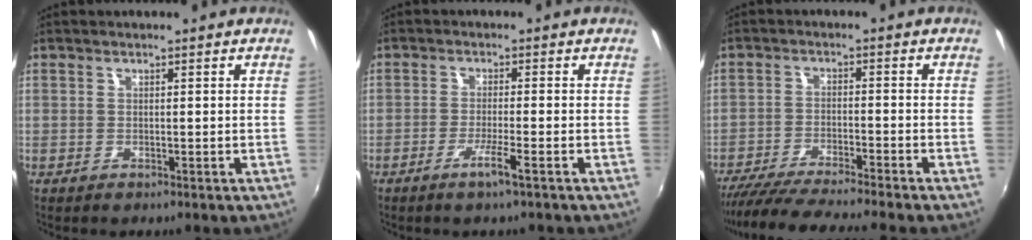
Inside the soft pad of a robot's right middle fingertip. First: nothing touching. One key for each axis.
{"total": 3.5, "fx": -2.3, "fy": -0.5, "fz": 2.6, "tx": -0.056, "ty": -0.008, "tz": -0.044}
{"total": 13.3, "fx": -11.9, "fy": -1.0, "fz": 5.7, "tx": -0.123, "ty": -0.026, "tz": -0.200}